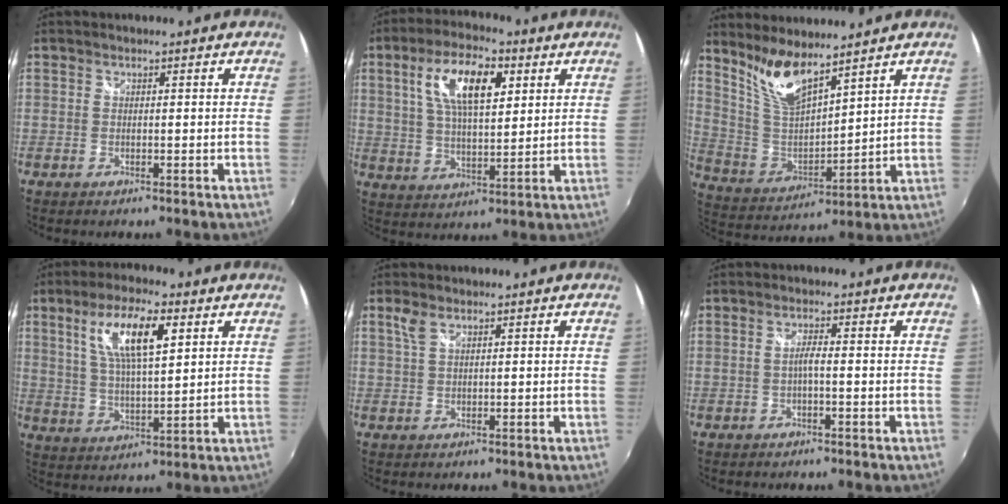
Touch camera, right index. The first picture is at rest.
{"total": 12.2, "force": [4.6, 4.9, 10.2], "torque": [-0.190, 0.018, 0.084]}
{"total": 10.5, "force": [8.2, 2.4, 6.1], "torque": [-0.119, -0.010, 0.170]}
{"total": 11.5, "force": [4.7, 3.3, 9.9], "torque": [-0.185, 0.009, 0.089]}
{"total": 2.0, "force": [1.1, 0.7, 1.5], "torque": [-0.033, 0.004, 0.022]}
{"total": 1.6, "force": [-0.6, -0.1, 1.5], "torque": [-0.026, 0.003, -0.013]}